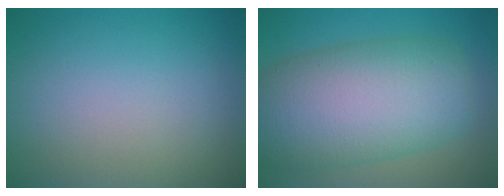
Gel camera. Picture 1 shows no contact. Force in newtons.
{"total": 11.3, "press": 11.3, "slide": 0.3}